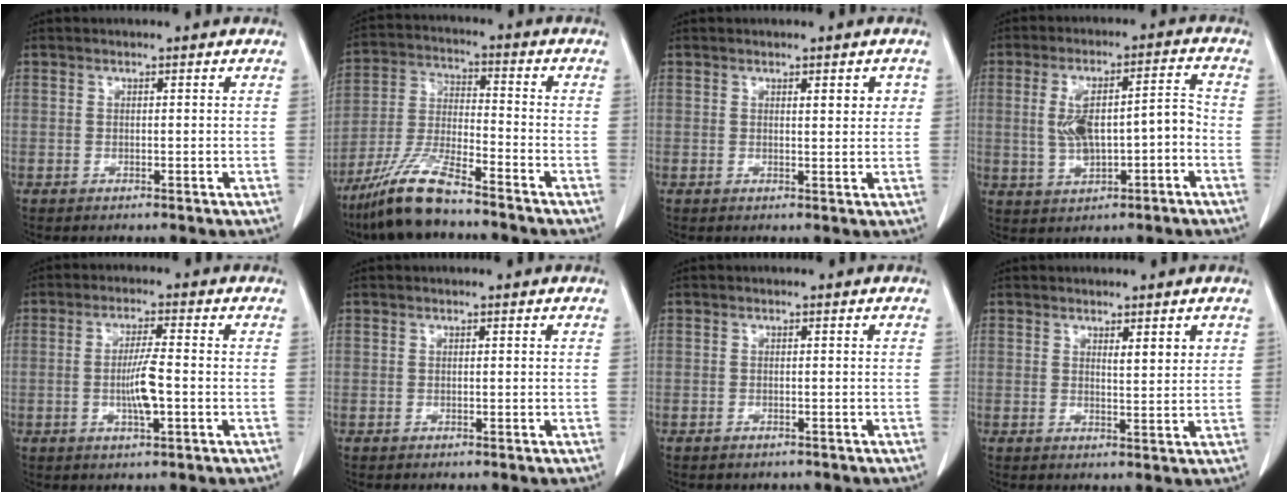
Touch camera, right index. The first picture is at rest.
{"total": 10.8, "force": [-8.5, 1.2, 6.6], "torque": [-0.143, -0.022, -0.162]}
{"total": 2.3, "force": [0.9, 0.8, 2.0], "torque": [-0.027, 0.000, 0.013]}
{"total": 9.6, "force": [-1.2, 3.7, 8.7], "torque": [-0.155, 0.033, -0.007]}
{"total": 5.3, "force": [-0.9, 0.4, 5.2], "torque": [-0.101, -0.003, -0.015]}
{"total": 0.0}
{"total": 1.3, "force": [-1.1, 0.6, 0.3], "torque": [-0.014, -0.003, -0.011]}
{"total": 2.8, "force": [1.5, 0.5, 2.3], "torque": [-0.038, -0.007, 0.025]}